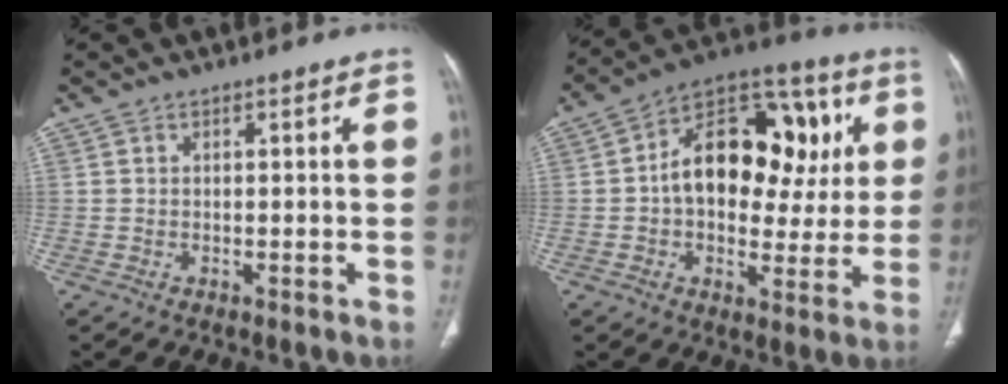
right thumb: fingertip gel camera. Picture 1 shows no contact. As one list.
[{"total": 21.6, "force": [3.2, 13.8, 16.3], "torque": [-0.196, 0.030, 0.043]}]